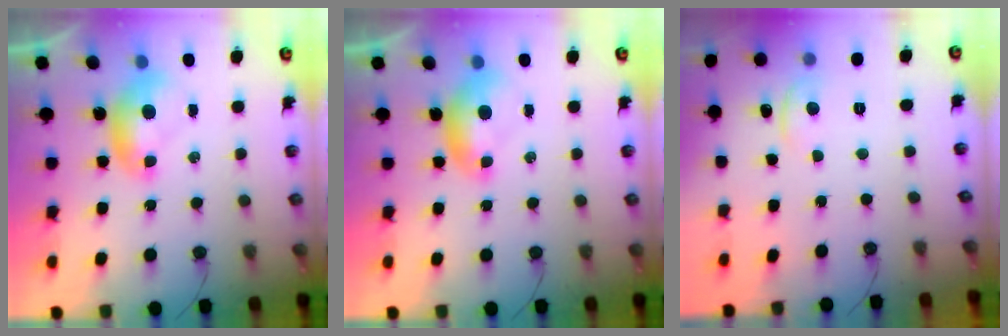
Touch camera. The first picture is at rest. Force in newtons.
{"total": 0.0}
{"total": 0.8, "press": 0.5, "slide": 0.7}